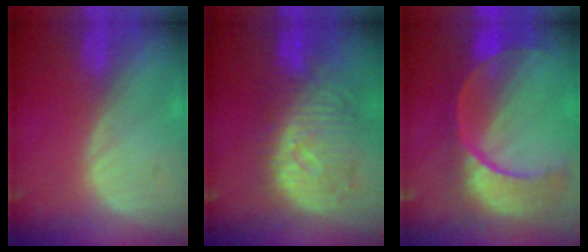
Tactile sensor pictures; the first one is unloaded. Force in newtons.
{"total": 10.6, "press": 9.4, "slide": 4.8}
{"total": 12.1, "press": 9.8, "slide": 7.2}